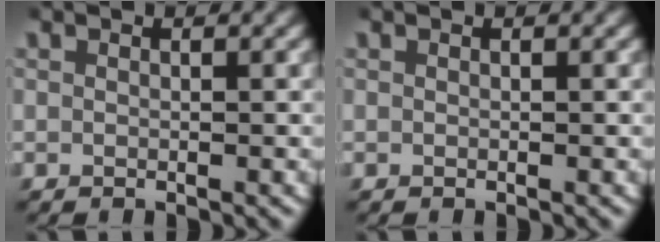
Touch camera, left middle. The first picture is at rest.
{"total": 0.0}